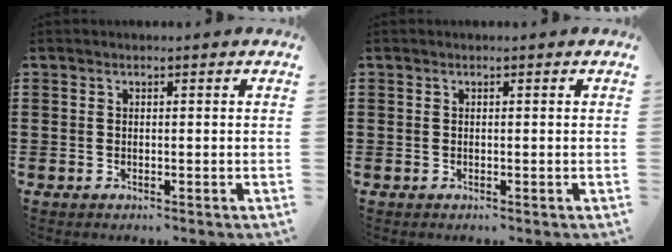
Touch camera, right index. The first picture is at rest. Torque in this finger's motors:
{"motor_torque": [-0.09, 0.16, 0.00, -0.01]}